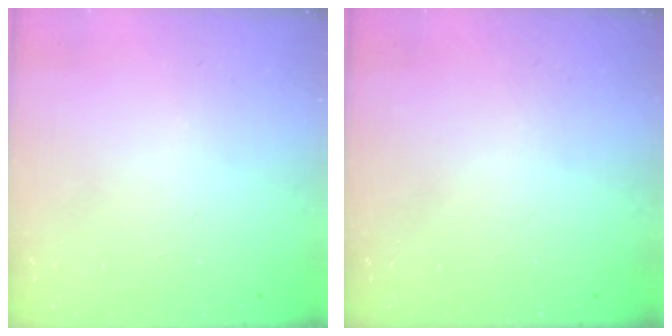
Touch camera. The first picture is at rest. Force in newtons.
{"total": 0.0}